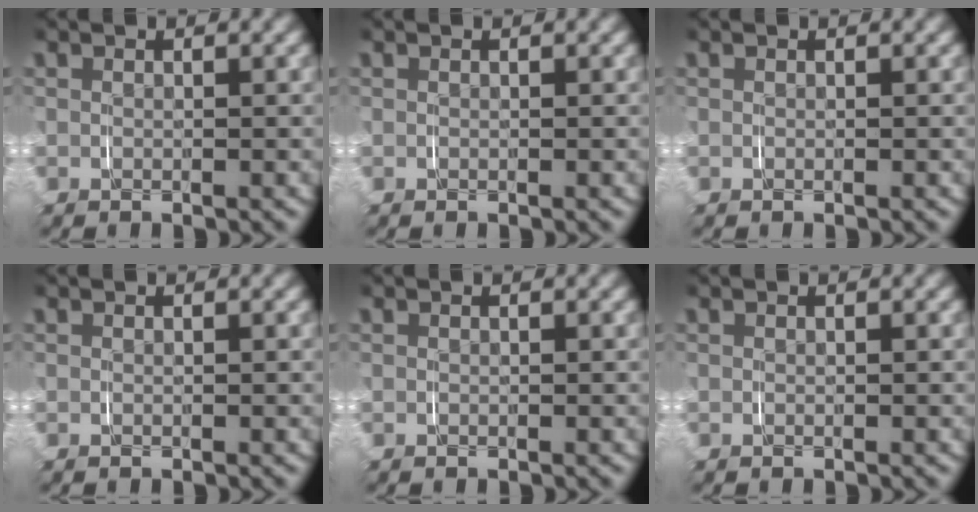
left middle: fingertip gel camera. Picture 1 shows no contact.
{"total": 0.0}
{"total": 0.0}
{"total": 0.0}
{"total": 0.0}
{"total": 0.0}